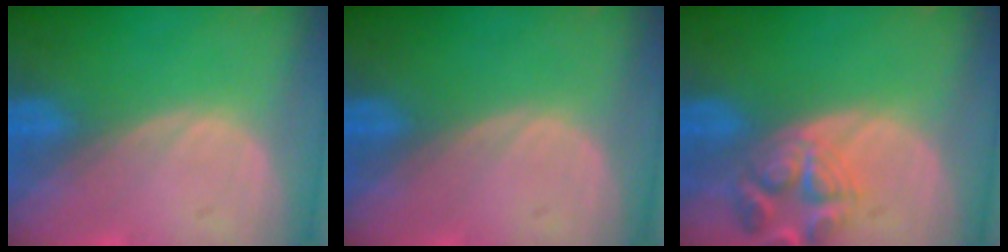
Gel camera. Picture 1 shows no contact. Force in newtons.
{"total": 0.0}
{"total": 6.9, "press": 6.3, "slide": 2.7}